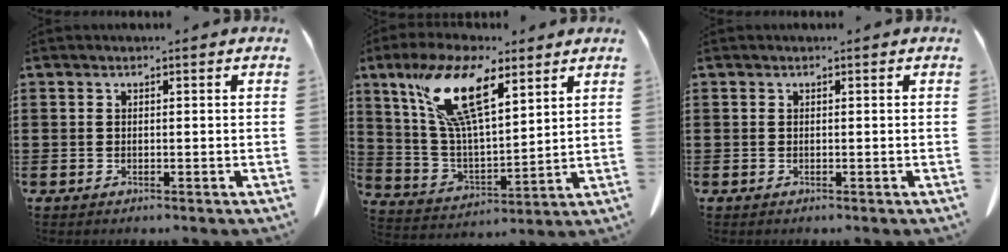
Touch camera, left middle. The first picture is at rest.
{"total": 14.3, "force": [8.1, 5.0, 10.6], "torque": [-0.234, -0.010, 0.144]}
{"total": 0.0}